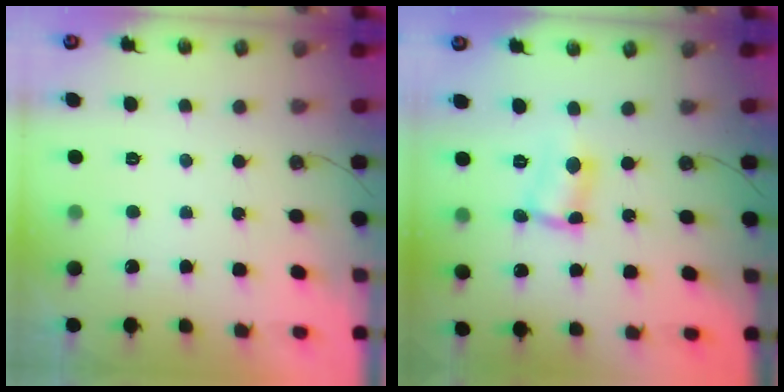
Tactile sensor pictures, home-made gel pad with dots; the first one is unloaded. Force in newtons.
{"total": 2.8, "press": 2.8, "slide": 0.6}